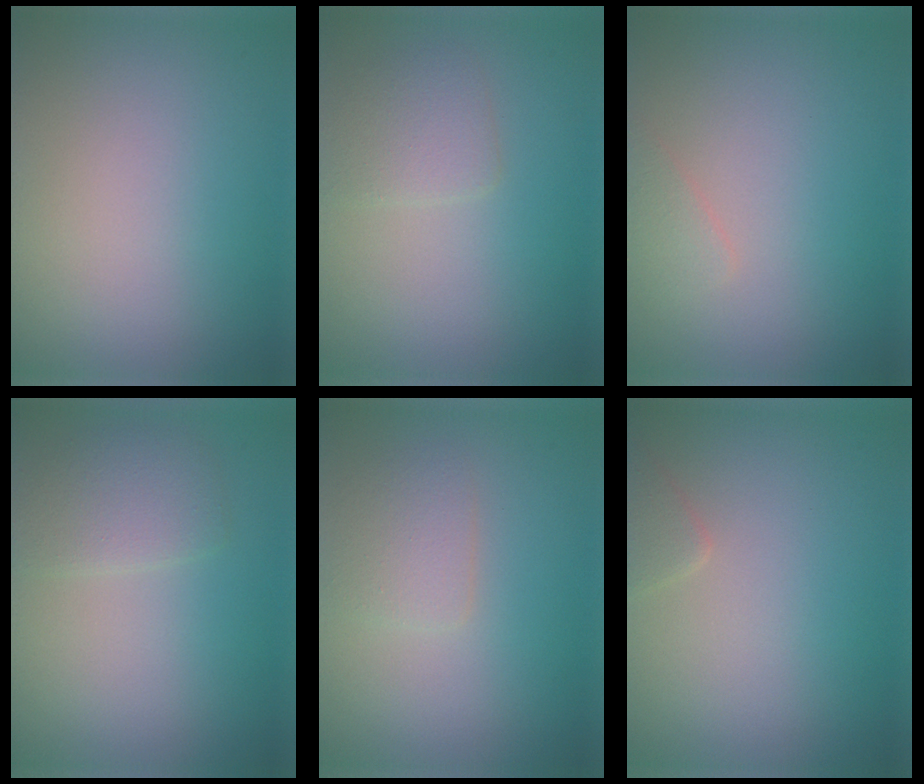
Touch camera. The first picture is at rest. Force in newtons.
{"total": 1.9, "press": 1.9, "slide": 0.0}
{"total": 0.9, "press": 0.9, "slide": 0.1}
{"total": 2.3, "press": 2.3, "slide": 0.0}
{"total": 1.9, "press": 1.9, "slide": 0.0}
{"total": 1.0, "press": 1.0, "slide": 0.1}